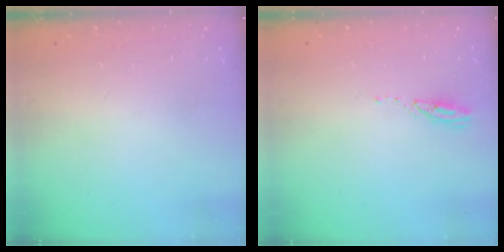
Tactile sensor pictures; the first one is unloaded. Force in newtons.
{"total": 3.1, "press": 3.0, "slide": 0.3}